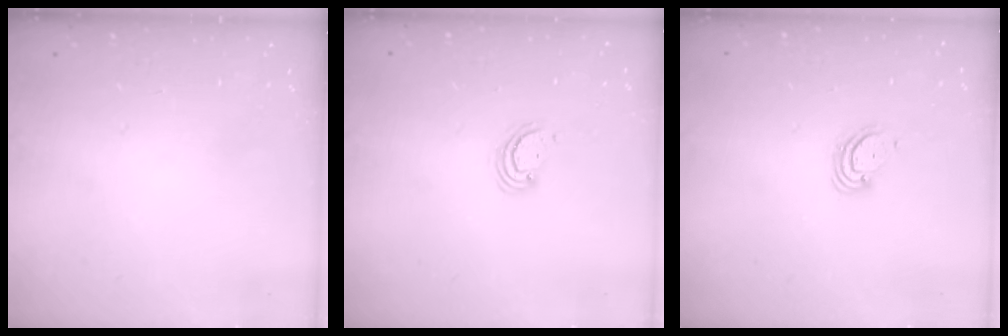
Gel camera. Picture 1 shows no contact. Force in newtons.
{"total": 2.5, "press": 2.5, "slide": 0.3}
{"total": 3.8, "press": 3.8, "slide": 0.3}